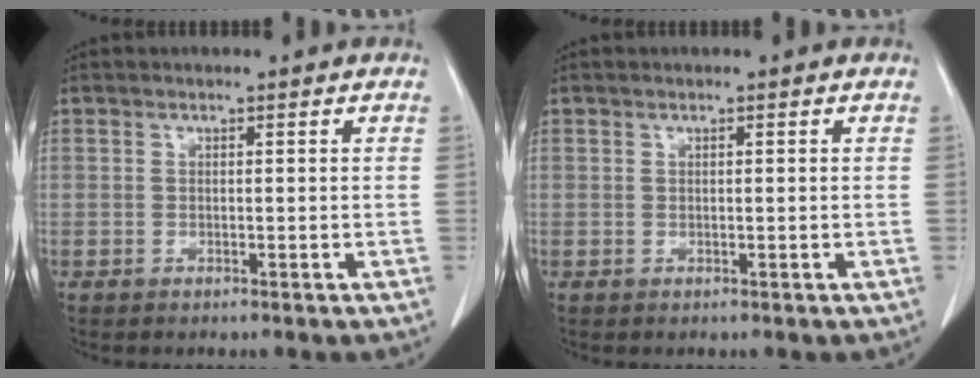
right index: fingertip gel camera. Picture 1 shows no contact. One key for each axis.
{"total": 0.6, "fx": 0.0, "fy": 0.2, "fz": 0.5, "tx": -0.016, "ty": 0.005, "tz": 0.004}